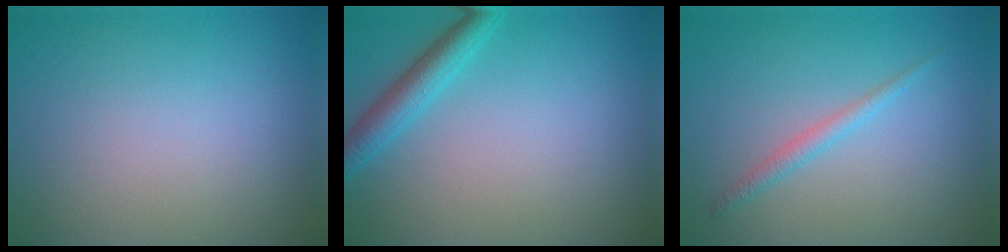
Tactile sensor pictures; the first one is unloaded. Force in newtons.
{"total": 2.9, "press": 2.9, "slide": 0.1}
{"total": 1.4, "press": 1.4, "slide": 0.1}